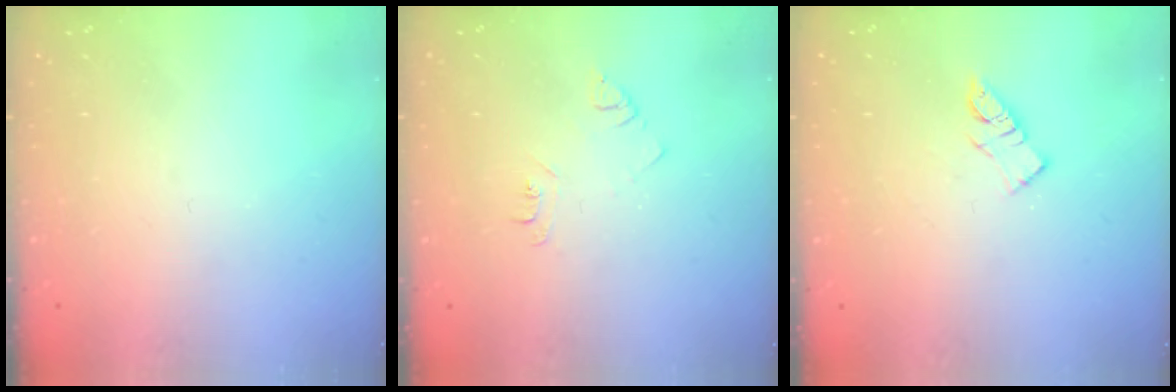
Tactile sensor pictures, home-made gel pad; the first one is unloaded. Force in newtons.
{"total": 4.2, "press": 4.1, "slide": 0.6}
{"total": 7.5, "press": 7.4, "slide": 0.4}